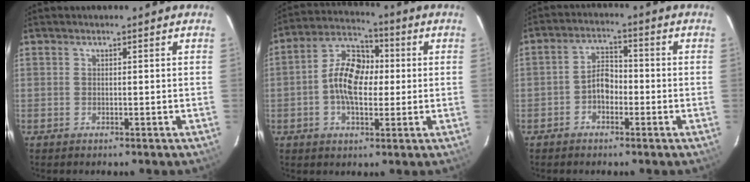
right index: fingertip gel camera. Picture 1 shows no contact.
{"total": 10.9, "force": [-0.3, 6.5, 8.8], "torque": [-0.170, 0.024, -0.012]}
{"total": 4.3, "force": [-1.8, 2.9, 2.7], "torque": [-0.048, 0.015, -0.031]}